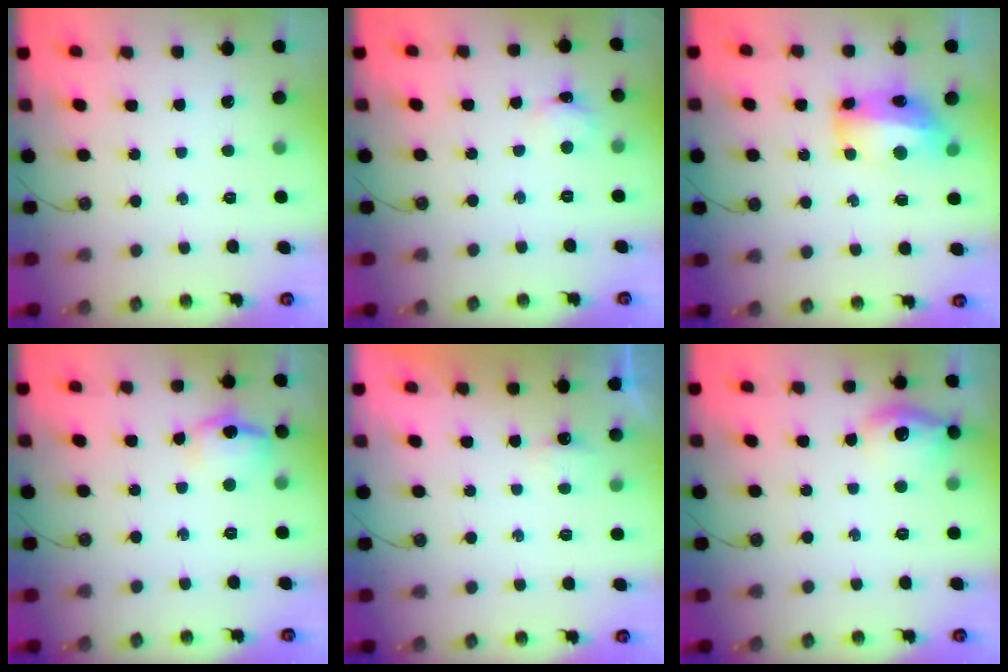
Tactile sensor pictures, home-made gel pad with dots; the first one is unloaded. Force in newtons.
{"total": 3.0, "press": 3.0, "slide": 0.4}
{"total": 12.4, "press": 12.3, "slide": 1.5}
{"total": 12.1, "press": 12.1, "slide": 0.9}
{"total": 2.5, "press": 2.4, "slide": 0.5}
{"total": 12.7, "press": 12.7, "slide": 1.0}